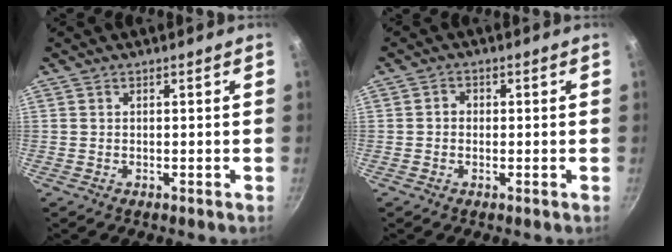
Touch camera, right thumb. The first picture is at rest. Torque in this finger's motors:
{"motor_torque": [-0.35, -0.19, 0.06, 0.04, 0.03]}